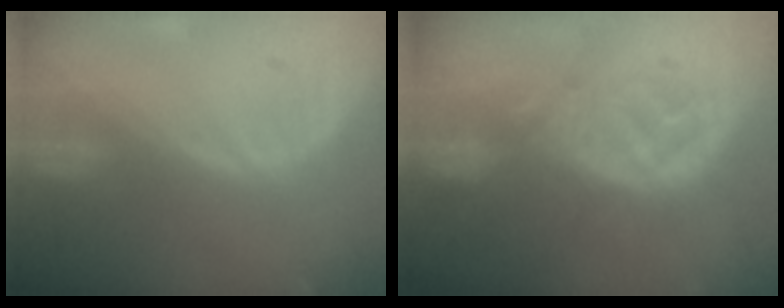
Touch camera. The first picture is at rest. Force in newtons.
{"total": 9.3, "press": 8.1, "slide": 4.6}